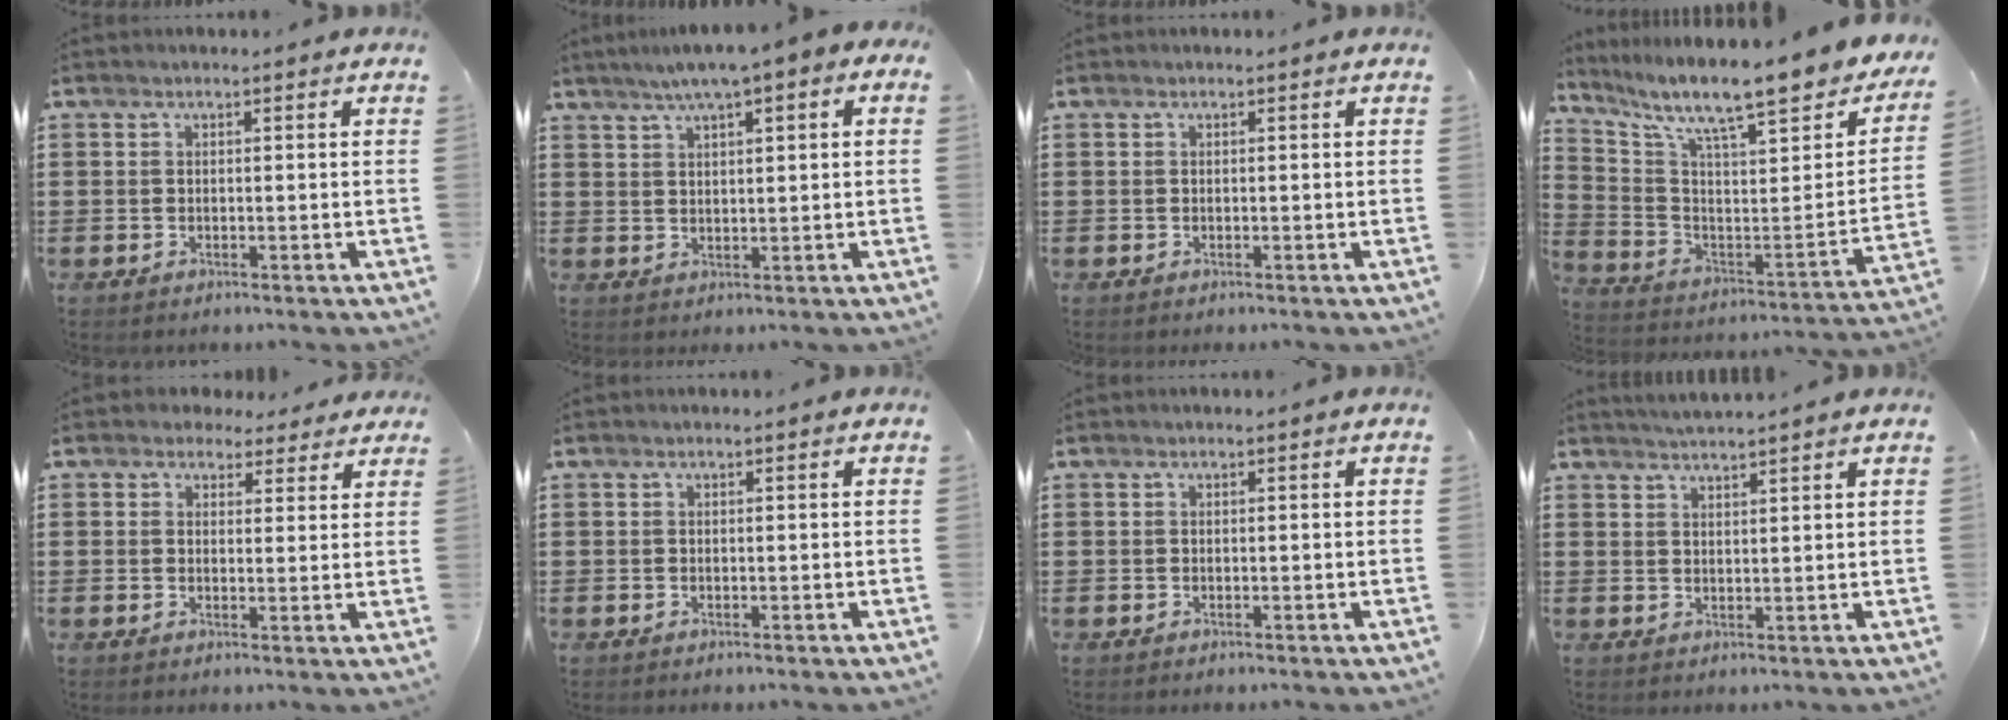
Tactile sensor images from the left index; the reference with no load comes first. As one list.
[{"total": 3.5, "force": [1.7, 0.6, 3.0], "torque": [-0.060, -0.002, 0.026]}, {"total": 0.0}, {"total": 10.3, "force": [8.1, 1.0, 6.3], "torque": [-0.134, -0.075, 0.122]}, {"total": 3.0, "force": [2.4, 1.6, 0.6], "torque": [-0.015, -0.001, 0.044]}, {"total": 0.0}, {"total": 0.0}, {"total": 2.1, "force": [2.1, -0.5, 0.2], "torque": [-0.008, -0.006, 0.039]}]